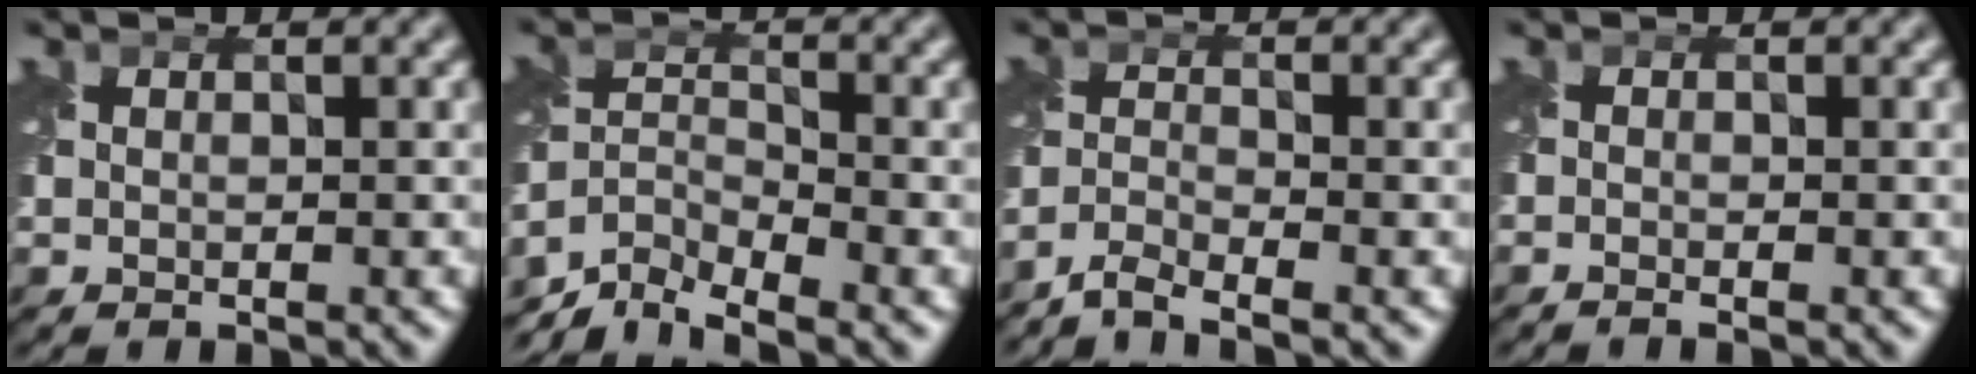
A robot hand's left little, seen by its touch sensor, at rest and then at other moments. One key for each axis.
{"total": 4.9, "fx": -4.5, "fy": 1.2, "fz": 1.4, "tx": -0.021, "ty": -0.008, "tz": -0.093}
{"total": 2.6, "fx": -2.4, "fy": 0.1, "fz": 0.8, "tx": -0.019, "ty": -0.003, "tz": -0.062}
{"total": 0.7, "fx": -0.7, "fy": 0.0, "fz": 0.2, "tx": -0.003, "ty": -0.010, "tz": -0.017}